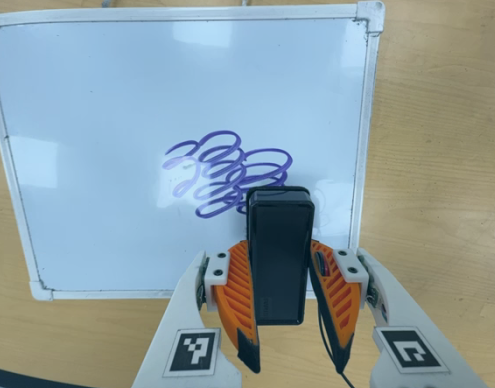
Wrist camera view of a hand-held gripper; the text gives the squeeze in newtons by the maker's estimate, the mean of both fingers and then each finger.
{"total": 4.1, "left": 2.6, "right": 5.5}